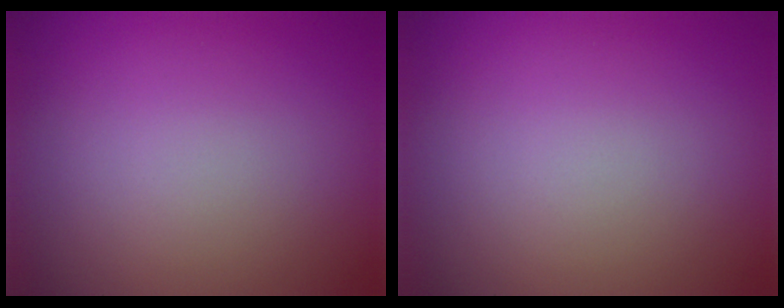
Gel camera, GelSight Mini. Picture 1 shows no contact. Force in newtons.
{"total": 0.0}